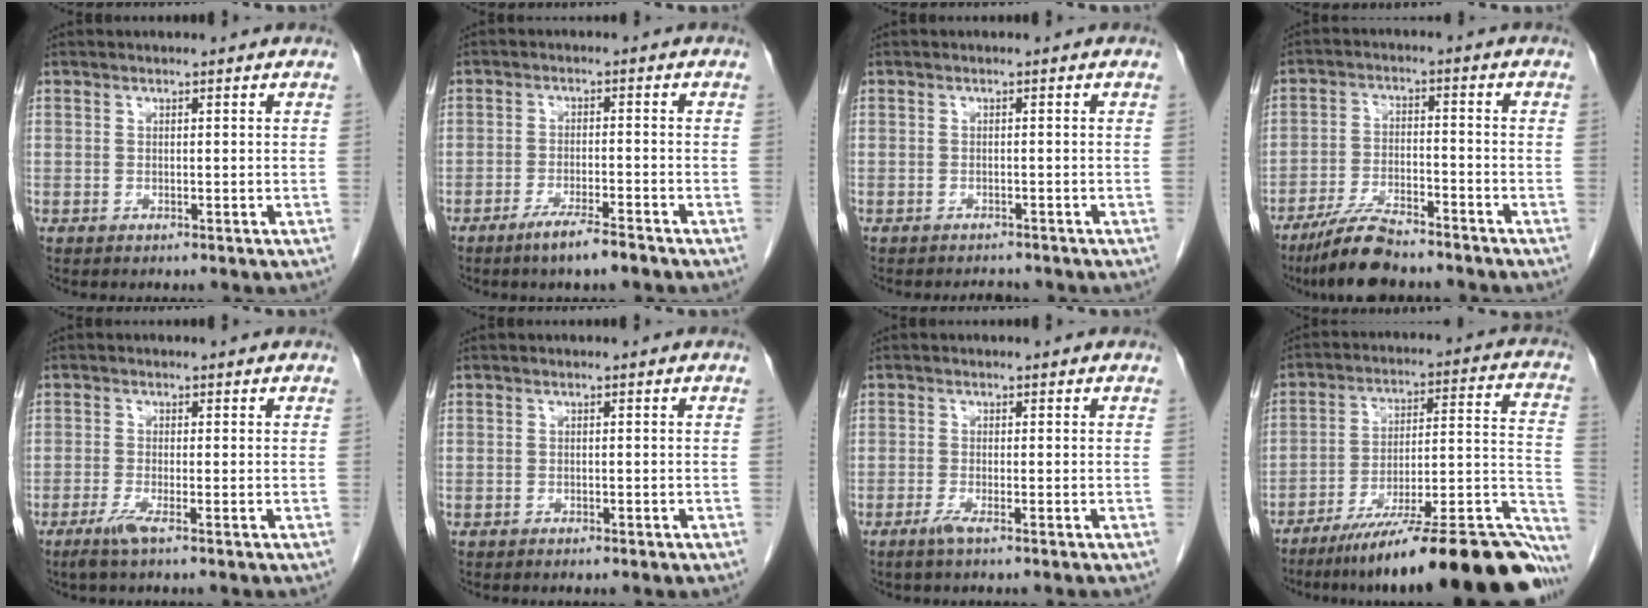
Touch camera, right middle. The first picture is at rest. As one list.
[{"total": 4.9, "force": [-3.6, 0.1, 3.3], "torque": [-0.061, -0.008, -0.063]}, {"total": 1.8, "force": [-1.7, 0.4, 0.2], "torque": [-0.009, -0.008, -0.023]}, {"total": 8.6, "force": [-7.3, 1.4, 4.2], "torque": [-0.077, -0.022, -0.131]}, {"total": 2.4, "force": [-1.6, -0.4, 1.7], "torque": [-0.041, -0.007, -0.036]}, {"total": 1.2, "force": [-1.0, 0.3, 0.7], "torque": [-0.013, -0.001, -0.009]}, {"total": 1.7, "force": [-1.3, -0.3, 1.2], "torque": [-0.027, -0.004, -0.029]}, {"total": 27.8, "force": [-22.2, 2.3, 16.6], "torque": [-0.141, 0.009, -0.322]}]